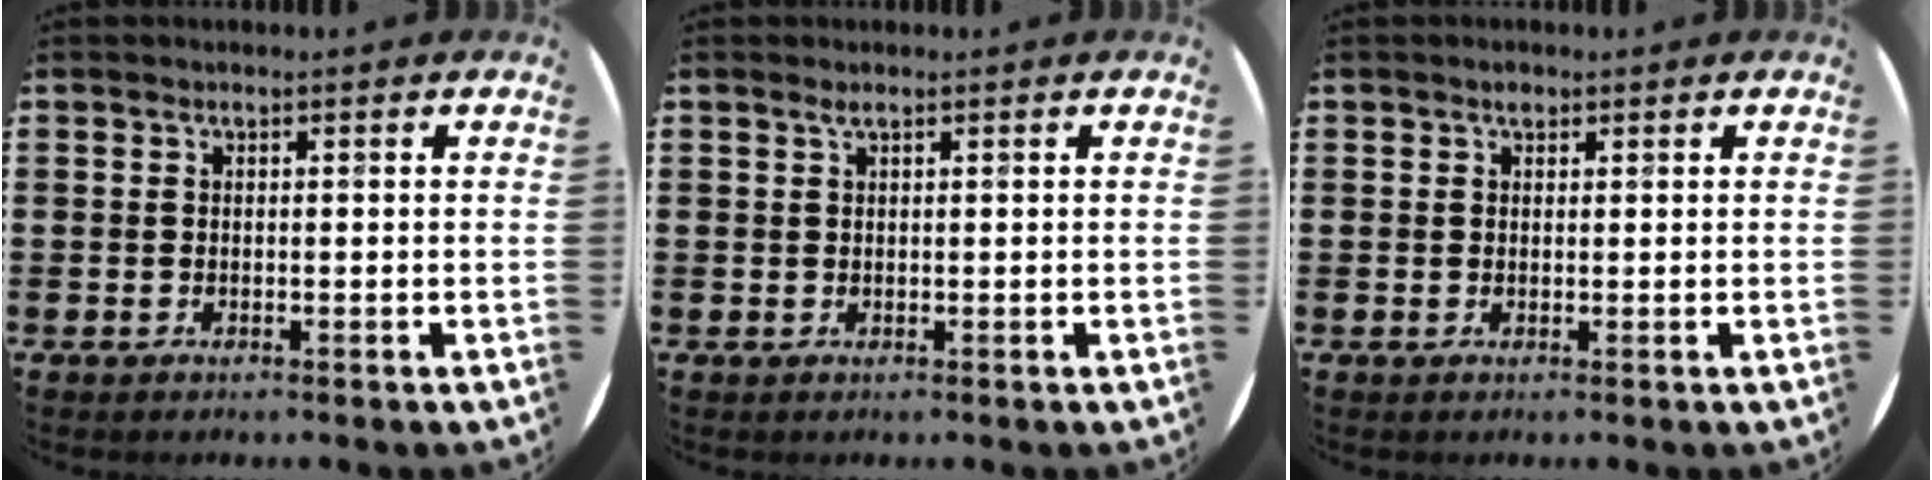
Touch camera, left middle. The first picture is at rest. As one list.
[{"total": 0.6, "force": [0.4, 0.0, 0.5], "torque": [-0.009, 0.000, 0.007]}, {"total": 0.8, "force": [0.6, 0.5, 0.3], "torque": [0.000, -0.002, 0.010]}]